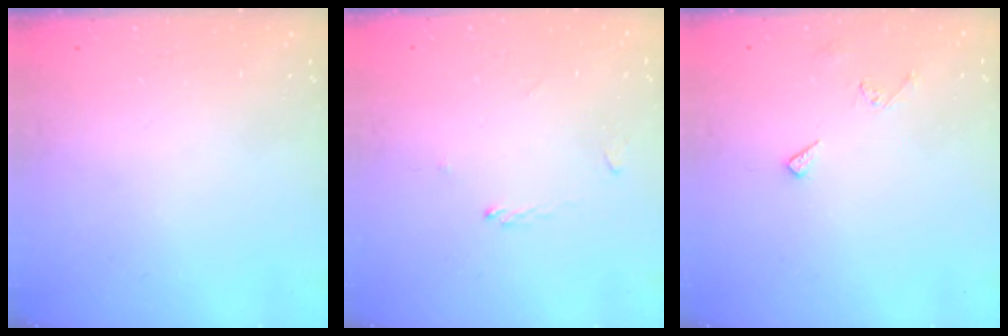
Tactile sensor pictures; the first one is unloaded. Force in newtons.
{"total": 1.2, "press": 1.1, "slide": 0.3}
{"total": 5.5, "press": 5.5, "slide": 0.5}